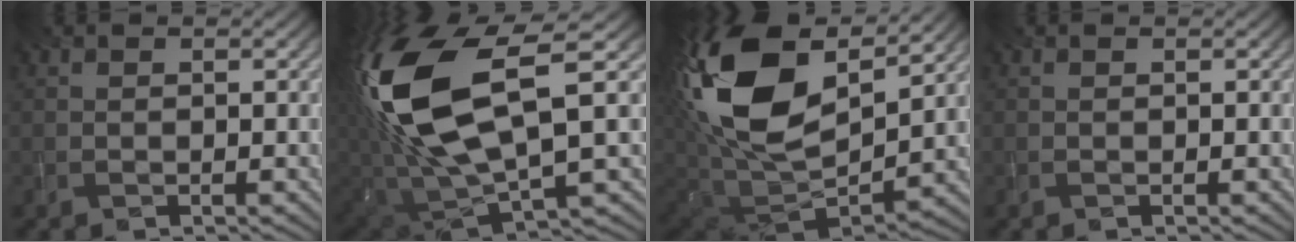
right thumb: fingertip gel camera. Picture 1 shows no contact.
{"total": 16.8, "force": [3.7, 7.8, 14.4], "torque": [-0.340, -0.002, 0.079]}
{"total": 19.9, "force": [7.3, 11.4, 14.6], "torque": [-0.341, 0.015, 0.137]}
{"total": 0.0}